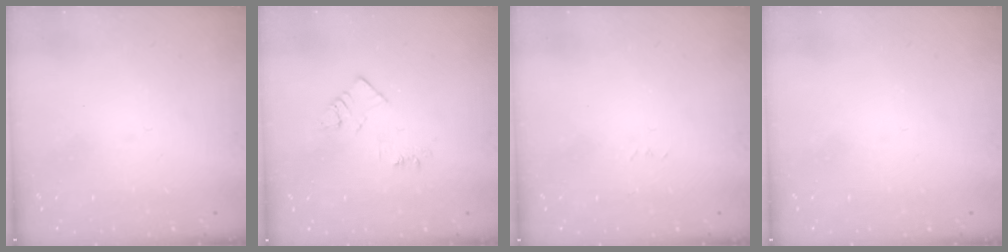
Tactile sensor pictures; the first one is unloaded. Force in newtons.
{"total": 5.5, "press": 5.4, "slide": 0.7}
{"total": 2.6, "press": 2.6, "slide": 0.4}
{"total": 0.0}